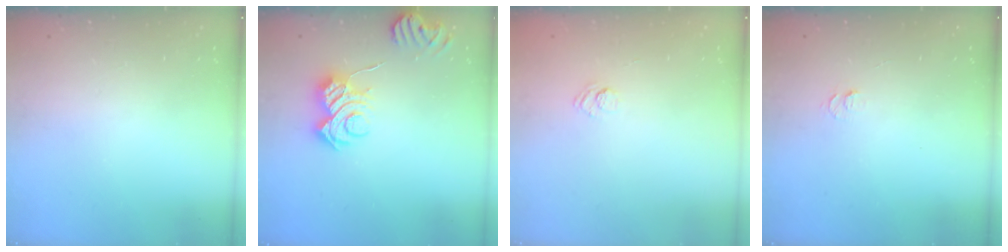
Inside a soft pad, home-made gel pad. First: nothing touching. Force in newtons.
{"total": 8.5, "press": 8.5, "slide": 0.7}
{"total": 3.3, "press": 3.1, "slide": 1.1}
{"total": 4.2, "press": 4.1, "slide": 0.5}